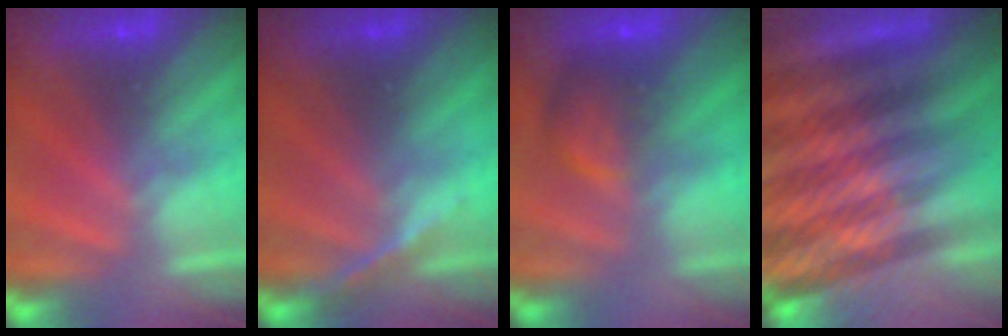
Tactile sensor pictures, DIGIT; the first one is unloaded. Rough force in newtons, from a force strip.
{"total": 3.0}
{"total": 5.5}
{"total": 6.6}